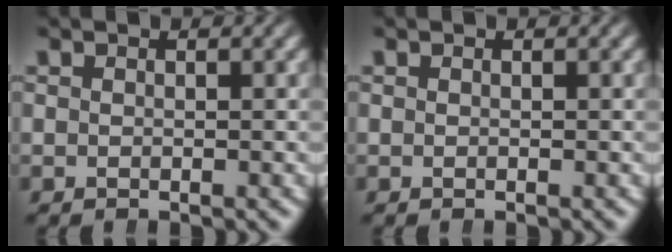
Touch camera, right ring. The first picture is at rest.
{"total": 0.0}